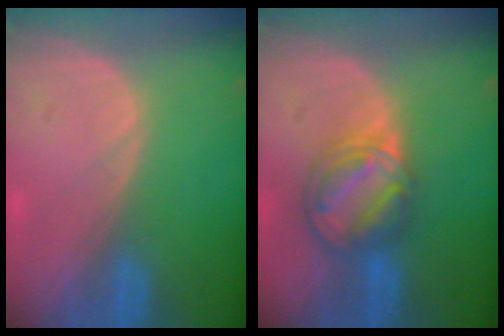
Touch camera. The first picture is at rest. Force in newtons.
{"total": 8.2, "press": 7.0, "slide": 4.3}